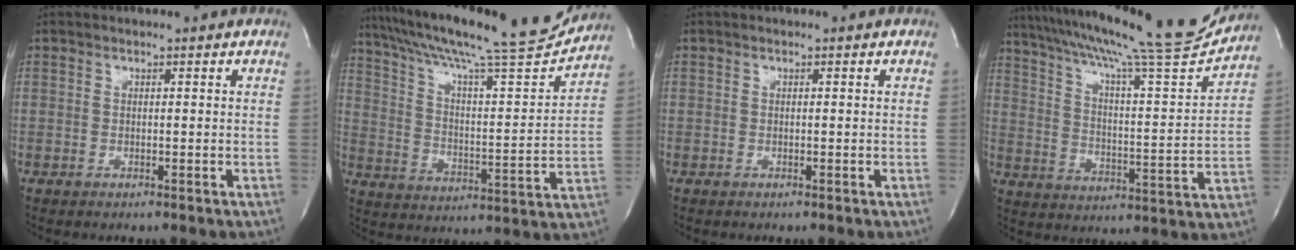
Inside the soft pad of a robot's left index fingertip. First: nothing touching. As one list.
[{"total": 21.3, "force": [19.2, 0.3, 9.1], "torque": [-0.155, -0.031, 0.285]}, {"total": 0.0}, {"total": 23.5, "force": [20.9, -0.1, 10.6], "torque": [-0.180, -0.035, 0.299]}]